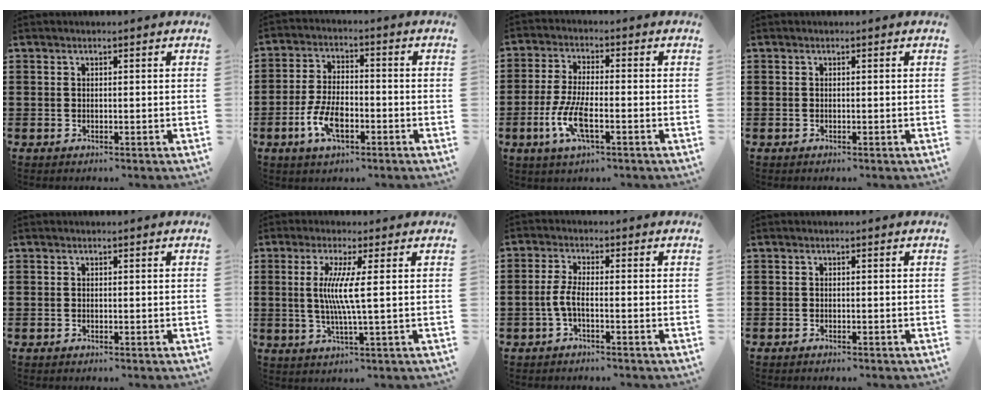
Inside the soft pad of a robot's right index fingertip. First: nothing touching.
{"total": 6.9, "force": [-2.7, 3.3, 5.4], "torque": [-0.122, 0.001, -0.055]}
{"total": 6.9, "force": [-2.6, 2.0, 6.0], "torque": [-0.140, -0.013, -0.052]}
{"total": 0.0}
{"total": 0.0}
{"total": 6.3, "force": [0.8, -0.5, 6.3], "torque": [-0.127, -0.014, 0.006]}
{"total": 3.2, "force": [-1.5, 0.6, 2.8], "torque": [-0.071, -0.008, -0.034]}
{"total": 0.7, "force": [-0.7, -0.1, 0.0], "torque": [-0.002, -0.003, -0.015]}